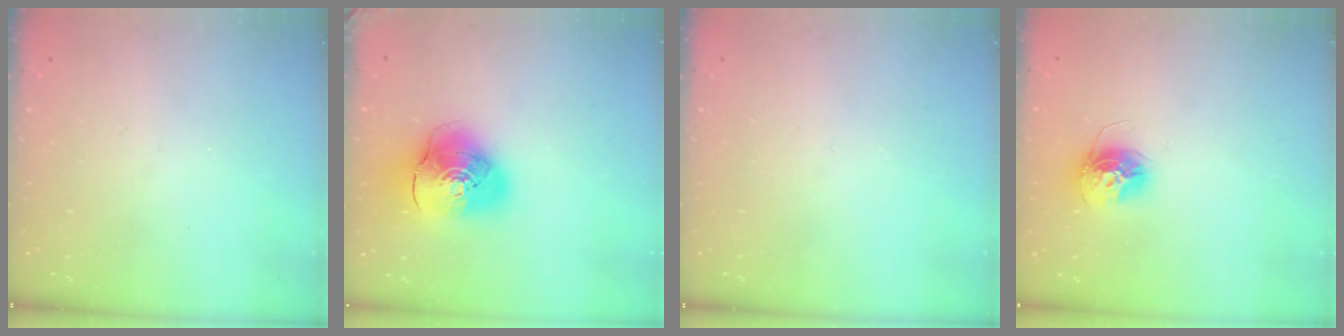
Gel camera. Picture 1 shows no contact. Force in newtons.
{"total": 14.4, "press": 14.2, "slide": 2.1}
{"total": 0.0}
{"total": 12.1, "press": 12.1, "slide": 1.1}